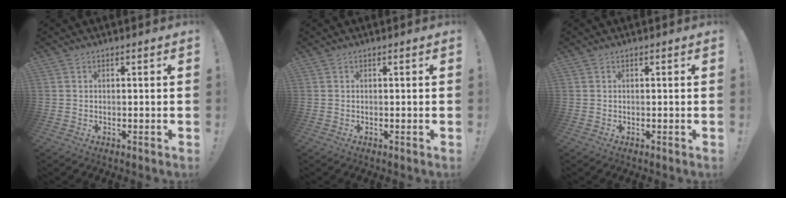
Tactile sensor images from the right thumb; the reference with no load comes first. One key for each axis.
{"total": 0.0}
{"total": 0.0}